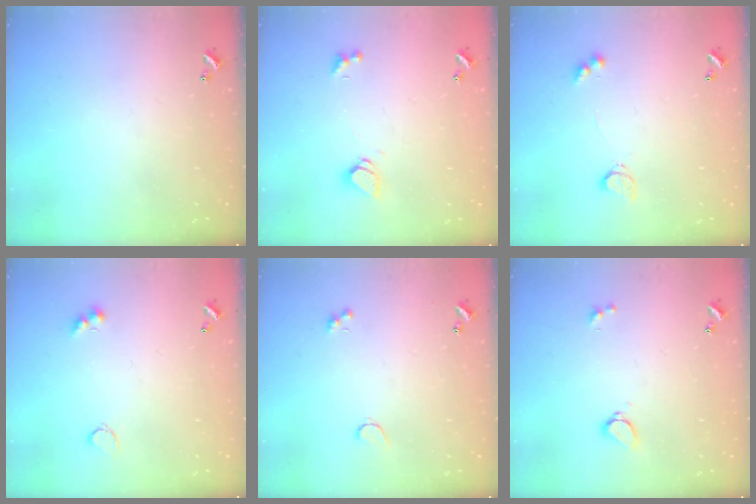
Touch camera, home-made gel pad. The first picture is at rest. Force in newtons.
{"total": 1.8, "press": 1.8, "slide": 0.5}
{"total": 3.0, "press": 2.9, "slide": 0.6}
{"total": 2.8, "press": 2.7, "slide": 0.7}
{"total": 1.3, "press": 1.0, "slide": 0.8}
{"total": 2.9, "press": 2.4, "slide": 1.6}